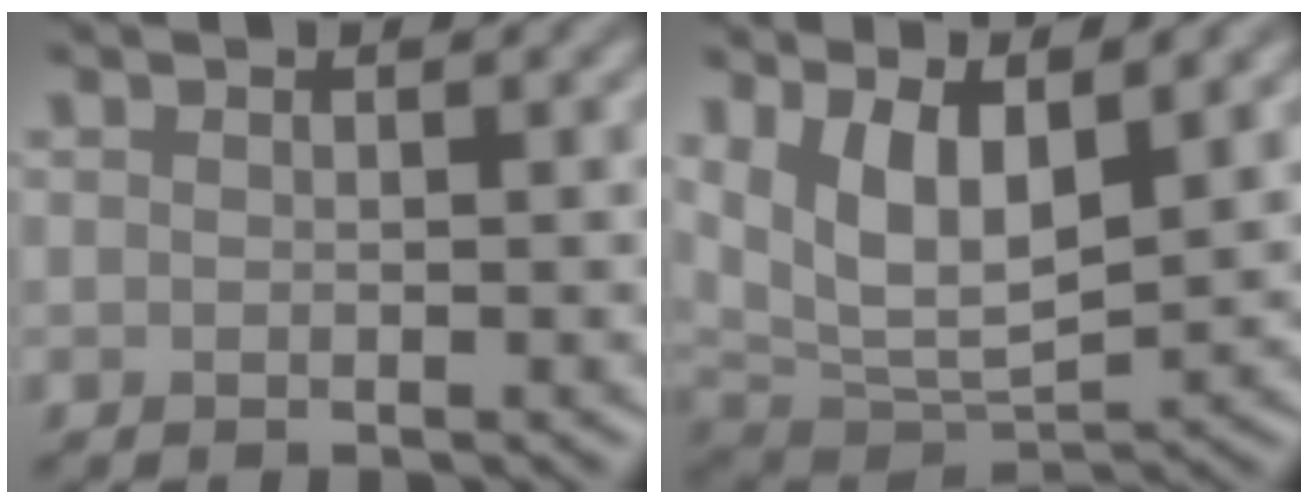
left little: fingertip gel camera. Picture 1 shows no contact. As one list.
[{"total": 7.9, "force": [3.2, 3.3, 6.5], "torque": [-0.130, -0.009, 0.062]}]